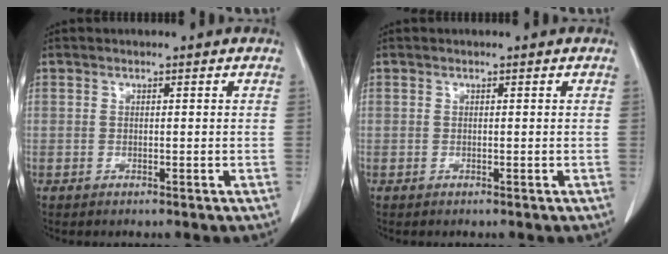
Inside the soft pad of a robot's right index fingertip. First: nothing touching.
{"total": 0.0}